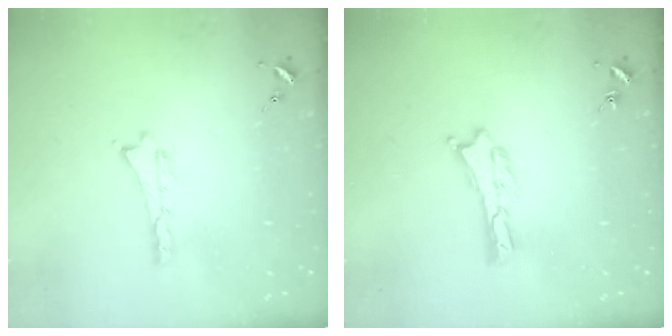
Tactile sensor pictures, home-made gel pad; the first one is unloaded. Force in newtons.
{"total": 0.0}